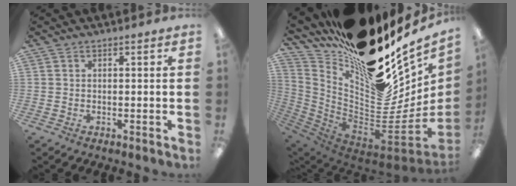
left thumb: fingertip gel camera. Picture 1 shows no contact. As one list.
[{"total": 24.3, "force": [15.8, 12.1, 13.9], "torque": [-0.157, -0.152, 0.302]}]